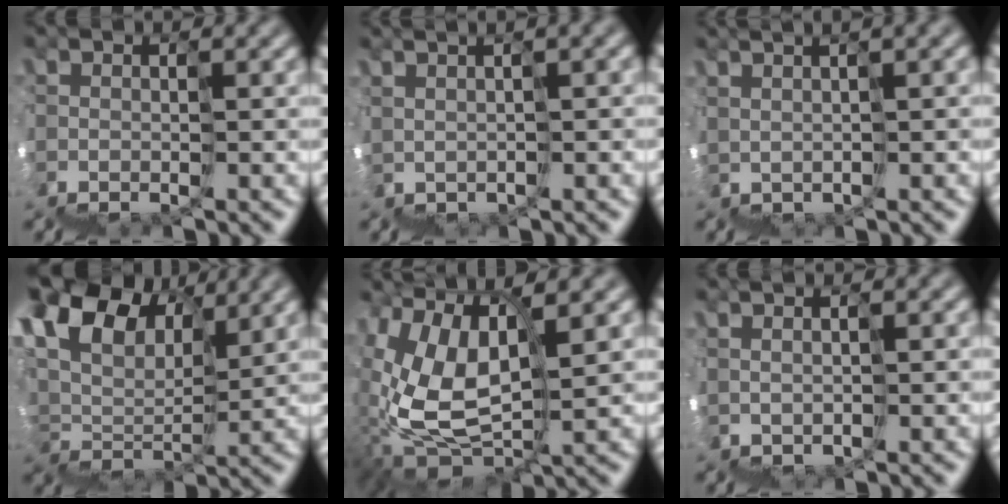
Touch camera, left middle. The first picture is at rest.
{"total": 3.2, "force": [2.6, -0.5, 1.8], "torque": [-0.006, 0.047, 0.052]}
{"total": 4.2, "force": [3.6, -0.6, 2.1], "torque": [-0.006, 0.055, 0.064]}
{"total": 7.0, "force": [6.7, 2.0, 0.4], "torque": [-0.032, 0.055, 0.104]}
{"total": 5.8, "force": [4.0, 1.7, 3.7], "torque": [-0.095, 0.032, 0.065]}
{"total": 2.2, "force": [1.8, -0.8, -0.9], "torque": [0.021, 0.031, 0.035]}